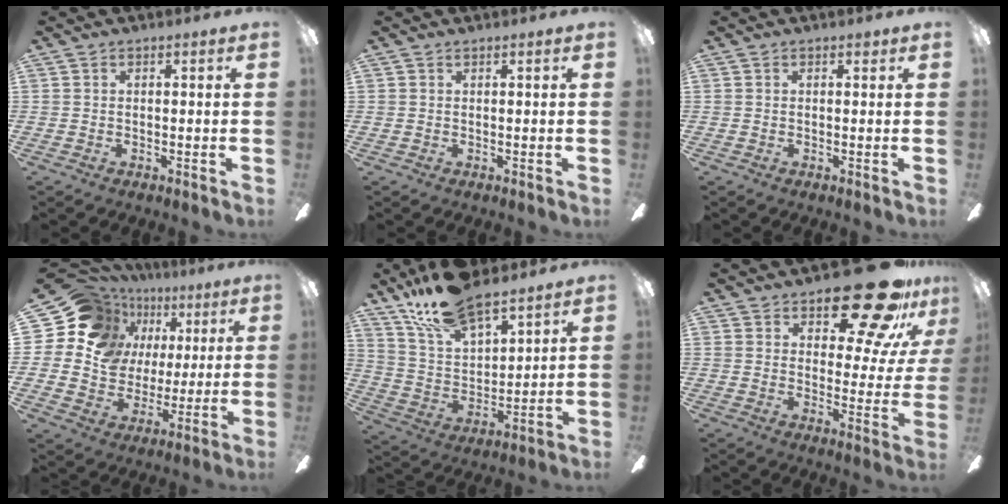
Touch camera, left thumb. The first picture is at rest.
{"total": 0.0}
{"total": 0.8, "force": [0.6, 0.5, 0.4], "torque": [0.000, 0.000, 0.008]}
{"total": 14.8, "force": [4.1, 13.3, 4.8], "torque": [-0.088, -0.019, 0.092]}
{"total": 16.7, "force": [13.4, 6.0, 7.9], "torque": [-0.162, -0.075, 0.241]}
{"total": 23.6, "force": [16.1, 9.8, 14.3], "torque": [-0.192, -0.096, 0.266]}